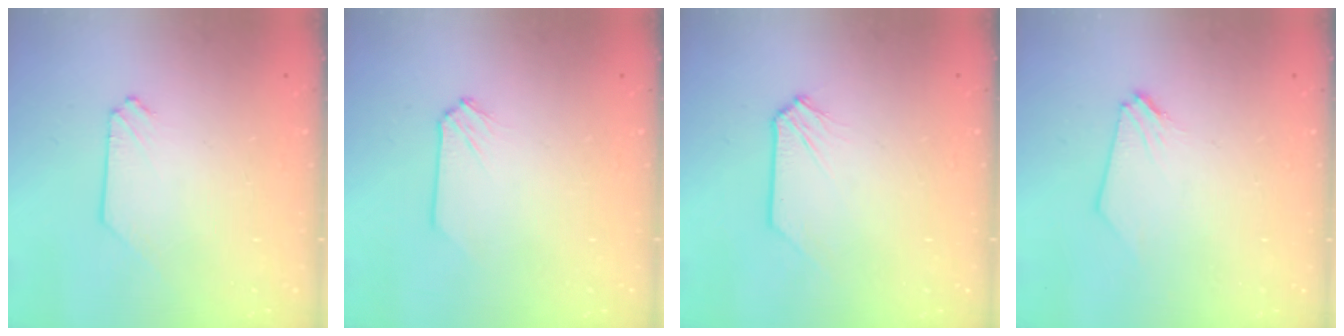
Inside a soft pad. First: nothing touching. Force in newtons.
{"total": 0.0}
{"total": 0.0}
{"total": 0.0}